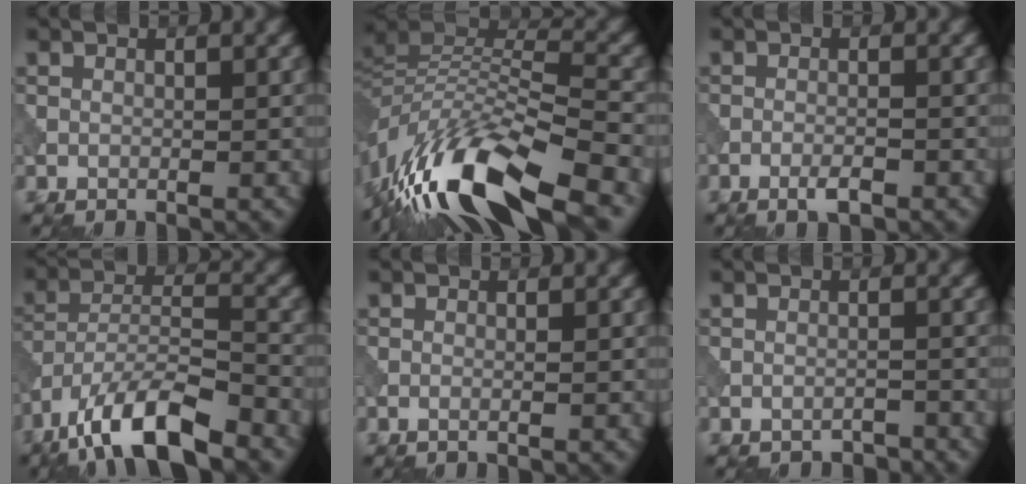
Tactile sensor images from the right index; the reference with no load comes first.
{"total": 14.4, "force": [-8.6, 4.7, 10.5], "torque": [-0.218, 0.015, -0.165]}
{"total": 1.7, "force": [-1.1, 0.3, 1.3], "torque": [-0.022, 0.002, -0.023]}
{"total": 10.5, "force": [-7.5, 3.1, 6.7], "torque": [-0.113, 0.006, -0.144]}
{"total": 0.8, "force": [-0.2, 0.2, 0.7], "torque": [-0.012, -0.003, -0.011]}
{"total": 1.8, "force": [-1.8, 0.2, 0.2], "torque": [0.000, 0.002, -0.030]}